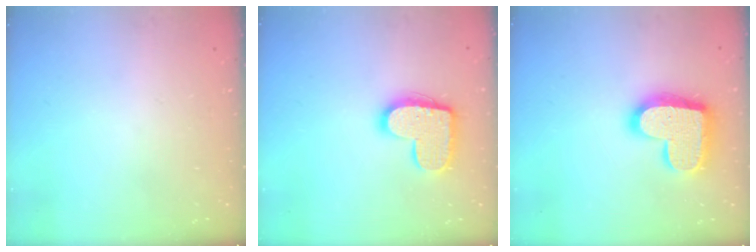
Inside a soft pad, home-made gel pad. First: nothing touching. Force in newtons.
{"total": 14.6, "press": 14.6, "slide": 0.8}
{"total": 17.7, "press": 17.7, "slide": 1.2}